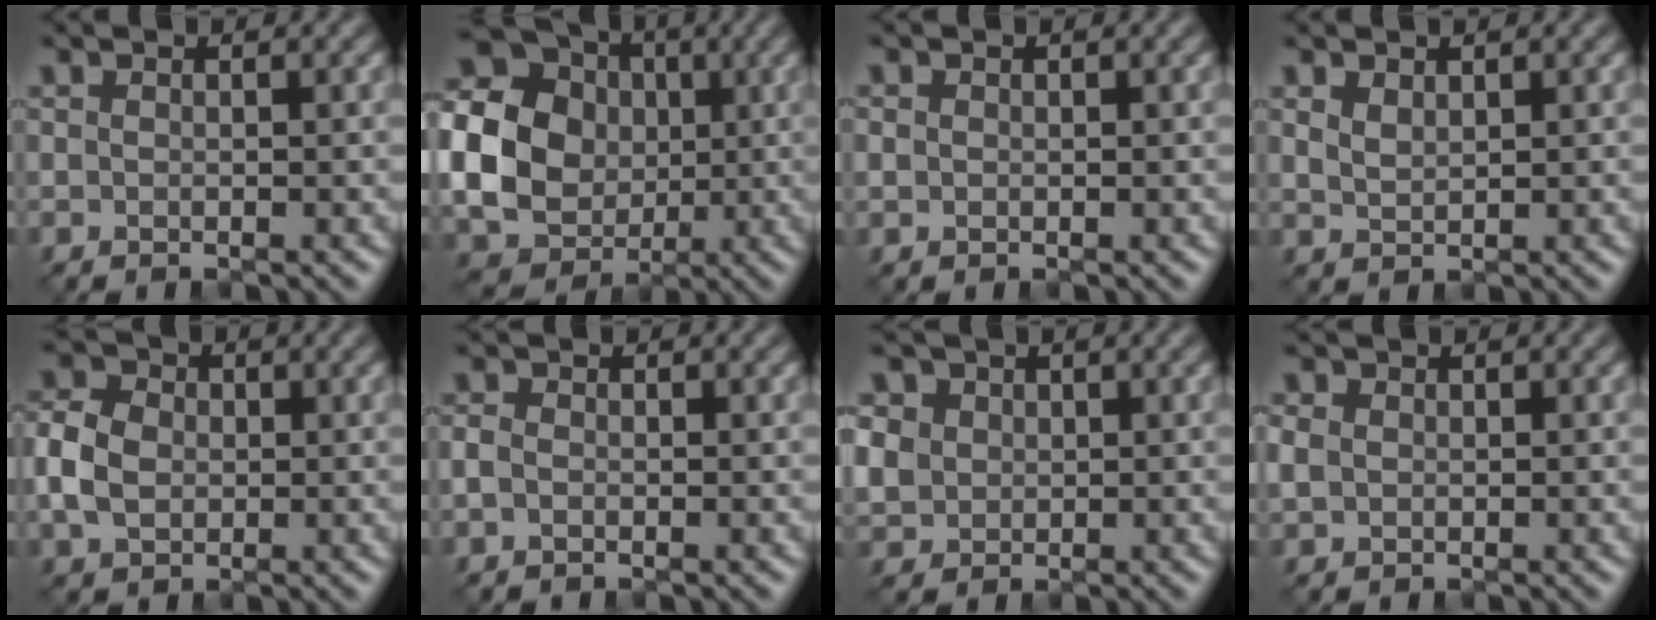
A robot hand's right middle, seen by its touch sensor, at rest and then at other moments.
{"total": 22.1, "force": [2.0, 20.5, 8.2], "torque": [-0.201, 0.011, -0.015]}
{"total": 0.7, "force": [0.1, 0.7, 0.1], "torque": [0.002, -0.002, 0.000]}
{"total": 1.4, "force": [0.9, 0.7, 0.8], "torque": [-0.018, -0.002, 0.024]}
{"total": 5.3, "force": [-0.2, 4.3, 3.1], "torque": [-0.077, 0.007, -0.012]}
{"total": 1.5, "force": [-0.3, 1.2, 0.8], "torque": [-0.016, -0.001, -0.012]}
{"total": 7.3, "force": [2.6, 6.0, 3.1], "torque": [-0.087, 0.020, 0.036]}
{"total": 2.1, "force": [0.2, 1.9, 0.8], "torque": [-0.022, 0.002, 0.000]}